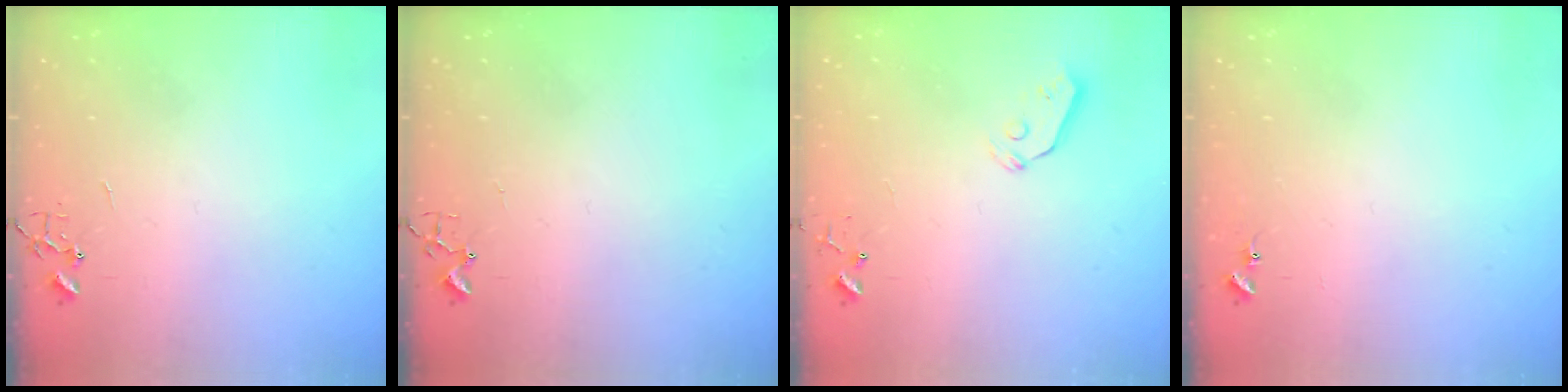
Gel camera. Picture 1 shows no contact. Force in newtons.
{"total": 3.0, "press": 2.9, "slide": 0.4}
{"total": 4.0, "press": 3.9, "slide": 0.8}
{"total": 6.8, "press": 6.7, "slide": 0.5}